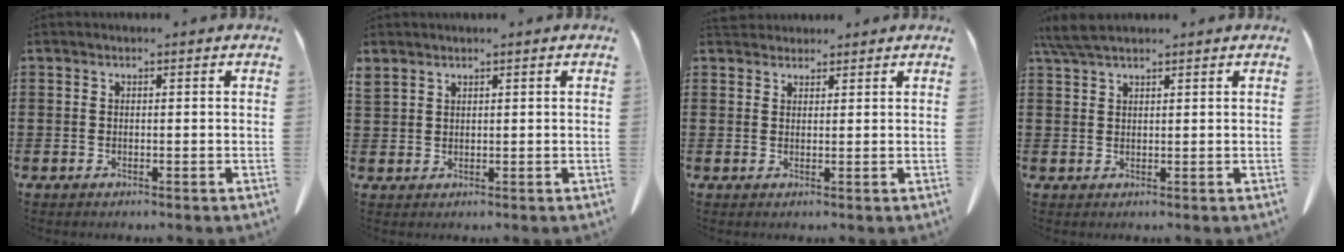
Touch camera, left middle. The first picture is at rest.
{"total": 1.3, "force": [1.3, 0.3, 0.2], "torque": [-0.006, -0.001, 0.026]}
{"total": 2.3, "force": [2.1, 0.8, 0.3], "torque": [-0.011, 0.003, 0.042]}
{"total": 4.0, "force": [3.1, 0.8, 2.4], "torque": [-0.062, -0.002, 0.056]}